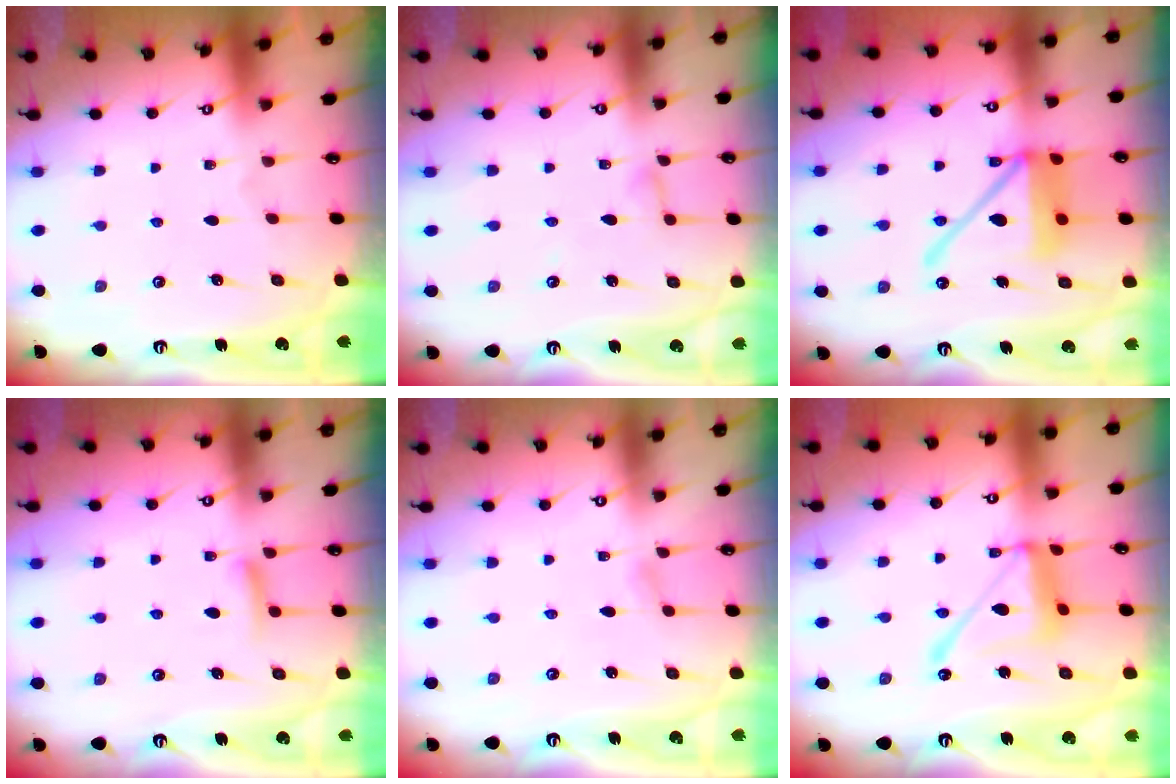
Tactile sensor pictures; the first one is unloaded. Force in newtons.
{"total": 2.9, "press": 2.9, "slide": 0.3}
{"total": 16.2, "press": 16.1, "slide": 1.9}
{"total": 6.8, "press": 6.7, "slide": 0.9}
{"total": 2.7, "press": 2.6, "slide": 0.4}
{"total": 15.1, "press": 15.0, "slide": 1.3}